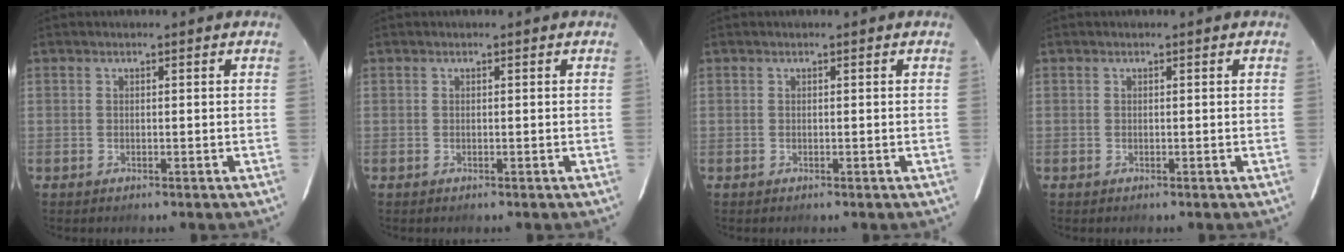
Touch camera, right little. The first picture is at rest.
{"total": 0.0}
{"total": 0.0}
{"total": 0.0}